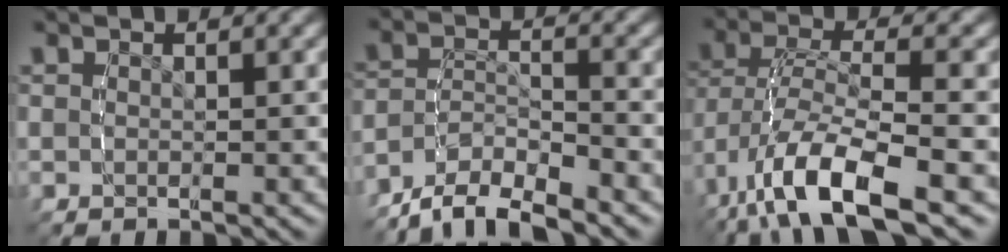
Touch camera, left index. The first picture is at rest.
{"total": 7.1, "force": [-5.1, 4.4, 2.4], "torque": [-0.055, -0.010, -0.089]}
{"total": 6.6, "force": [-2.7, 2.8, 5.3], "torque": [-0.122, -0.022, -0.027]}